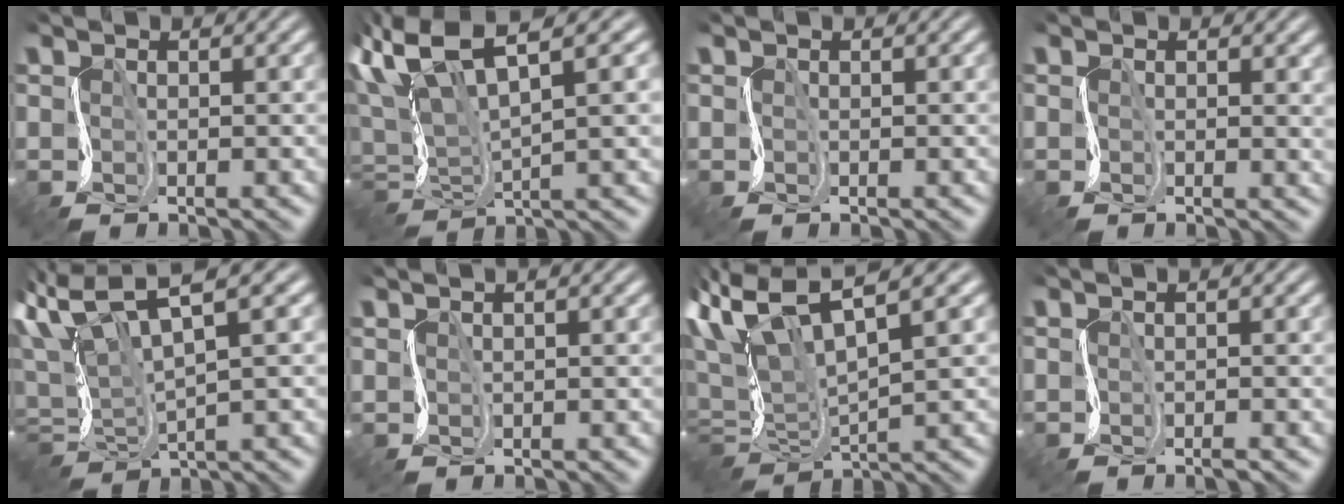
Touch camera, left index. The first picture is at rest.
{"total": 8.3, "force": [2.3, 2.6, 7.5], "torque": [-0.154, 0.014, 0.036]}
{"total": 0.0}
{"total": 2.0, "force": [0.8, 1.3, 1.2], "torque": [-0.029, -0.005, 0.013]}
{"total": 7.7, "force": [1.8, 2.1, 7.2], "torque": [-0.152, 0.012, 0.028]}
{"total": 1.0, "force": [0.8, 0.0, 0.7], "torque": [-0.018, 0.004, 0.015]}
{"total": 8.4, "force": [2.8, 2.3, 7.6], "torque": [-0.168, 0.013, 0.049]}
{"total": 0.9, "force": [-0.2, -0.1, 0.9], "torque": [-0.018, -0.001, -0.003]}